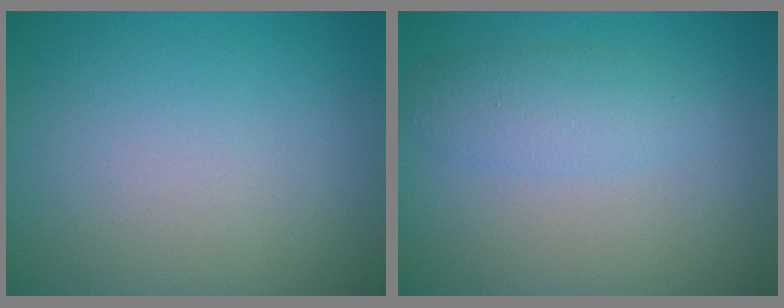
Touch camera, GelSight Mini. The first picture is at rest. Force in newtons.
{"total": 2.4, "press": 2.4, "slide": 0.3}